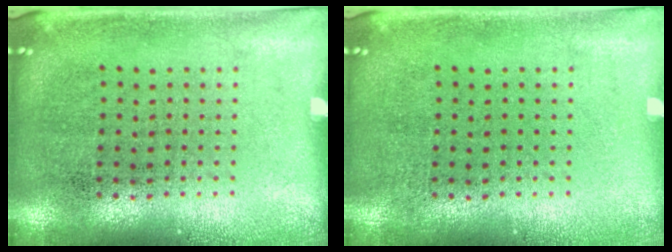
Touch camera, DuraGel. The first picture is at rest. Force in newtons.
{"total": 0.0}